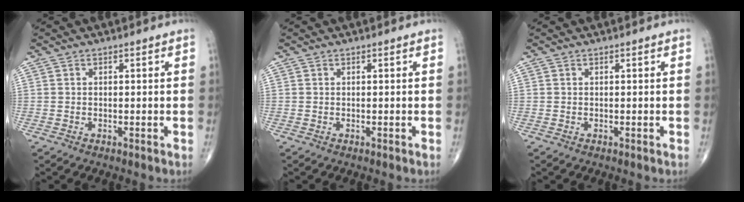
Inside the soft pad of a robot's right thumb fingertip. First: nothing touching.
{"total": 0.0}
{"total": 0.0}